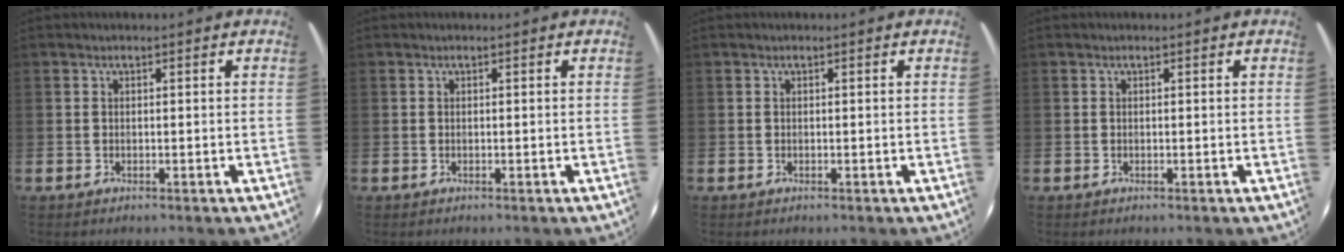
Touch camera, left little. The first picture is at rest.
{"total": 0.0}
{"total": 0.0}
{"total": 0.0}